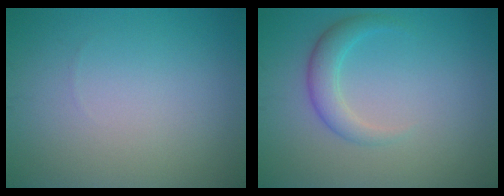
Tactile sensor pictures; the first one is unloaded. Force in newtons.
{"total": 2.5, "press": 2.5, "slide": 0.1}